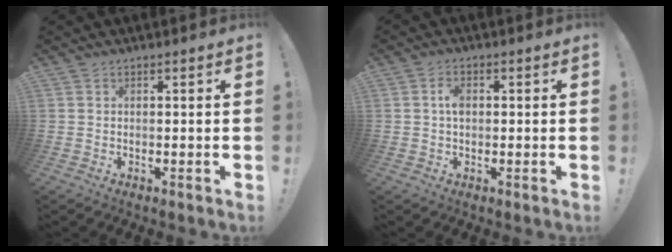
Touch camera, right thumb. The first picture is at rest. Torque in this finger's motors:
{"motor_torque": [-0.23, -0.15, 0.46, -0.17, 0.07]}